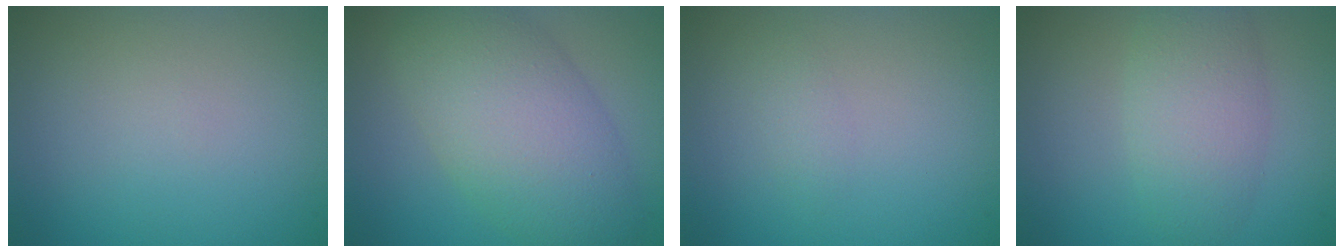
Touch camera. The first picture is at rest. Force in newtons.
{"total": 8.2, "press": 8.2, "slide": 0.4}
{"total": 2.1, "press": 2.1, "slide": 0.2}
{"total": 2.7, "press": 2.7, "slide": 0.3}